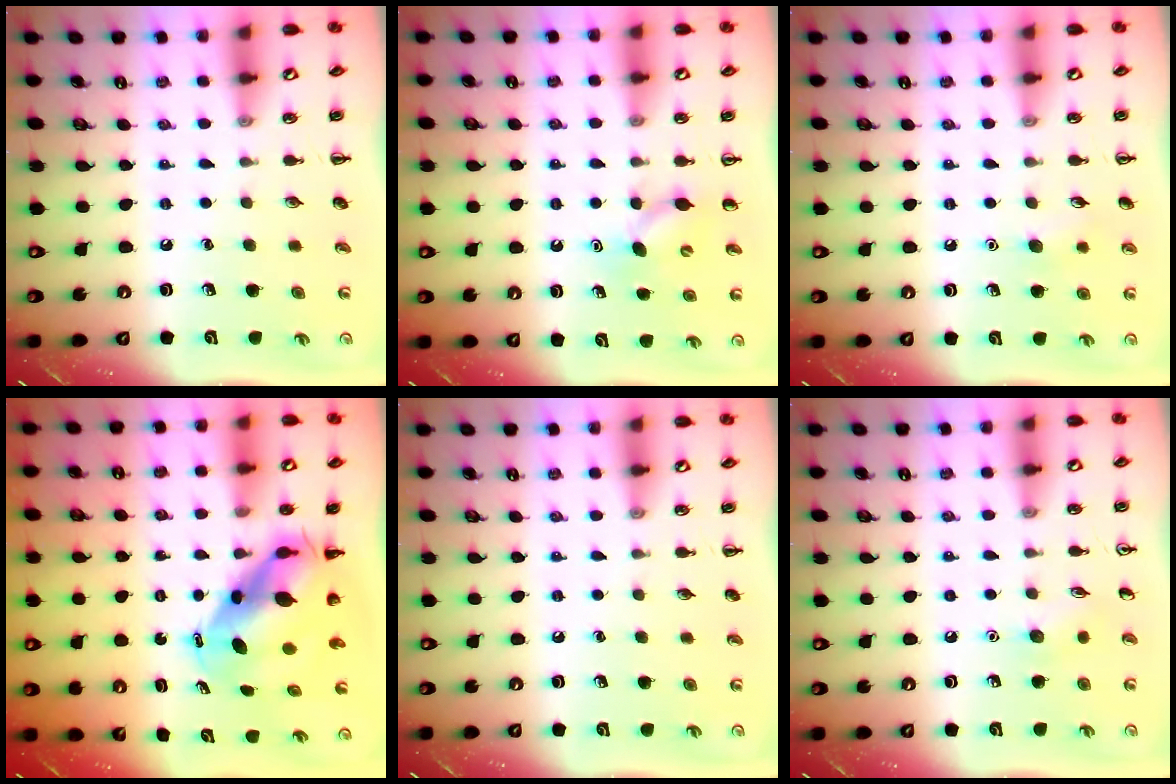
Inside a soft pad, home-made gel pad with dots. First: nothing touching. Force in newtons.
{"total": 5.9, "press": 5.8, "slide": 1.5}
{"total": 5.2, "press": 5.0, "slide": 1.3}
{"total": 8.7, "press": 8.4, "slide": 2.2}
{"total": 0.0}
{"total": 6.0, "press": 5.8, "slide": 1.3}